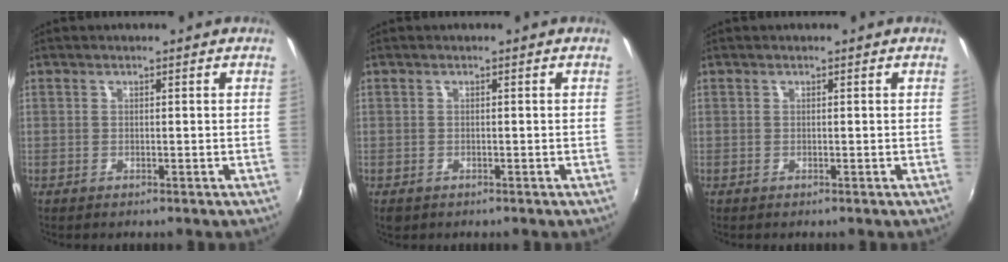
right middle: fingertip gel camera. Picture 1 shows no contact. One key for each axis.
{"total": 1.3, "fx": -0.8, "fy": 0.9, "fz": 0.5, "tx": -0.013, "ty": -0.005, "tz": -0.012}
{"total": 0.0}